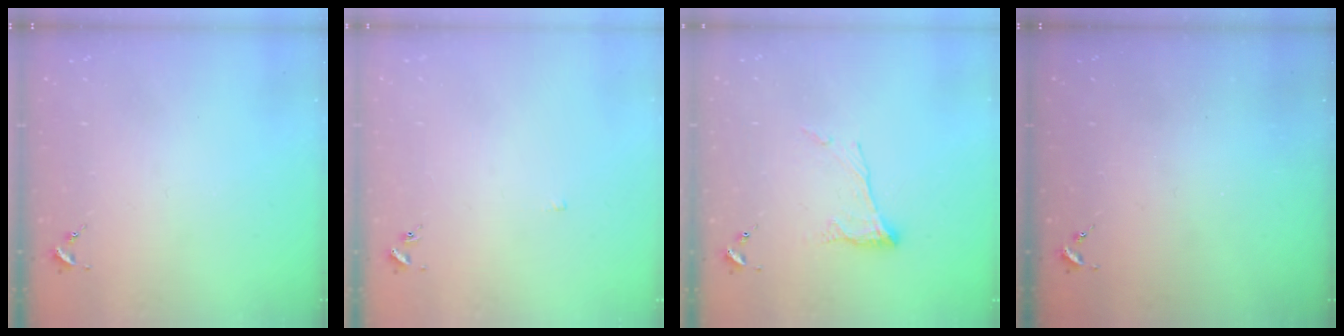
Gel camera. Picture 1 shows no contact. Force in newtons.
{"total": 2.0, "press": 1.9, "slide": 0.4}
{"total": 9.6, "press": 9.6, "slide": 0.4}
{"total": 0.0}